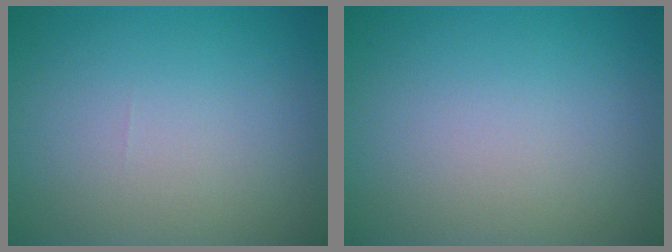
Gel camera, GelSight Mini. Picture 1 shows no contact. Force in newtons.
{"total": 0.0}